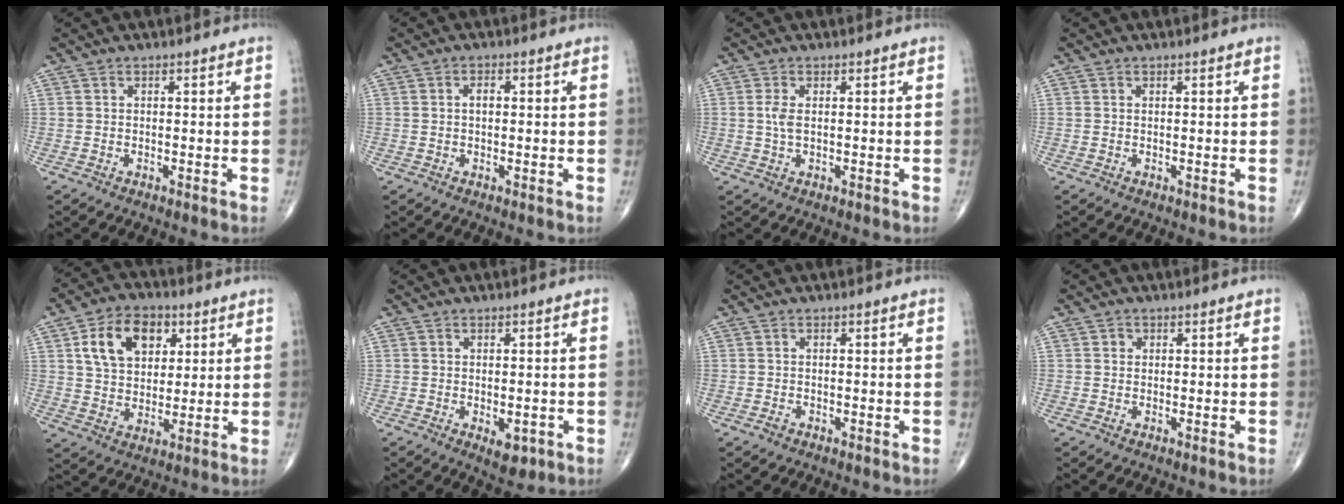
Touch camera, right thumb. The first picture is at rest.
{"total": 1.4, "force": [0.0, 0.8, 1.1], "torque": [-0.017, 0.004, -0.002]}
{"total": 2.3, "force": [0.2, 1.0, 2.0], "torque": [-0.051, -0.003, 0.006]}
{"total": 0.0}
{"total": 13.0, "force": [4.7, 9.0, 8.2], "torque": [-0.108, -0.007, 0.081]}
{"total": 4.0, "force": [-1.3, 2.1, 3.2], "torque": [-0.034, -0.003, -0.008]}
{"total": 0.8, "force": [-0.4, 0.6, 0.3], "torque": [-0.005, 0.002, -0.008]}
{"total": 1.0, "force": [0.2, 1.0, 0.3], "torque": [0.001, 0.001, 0.002]}